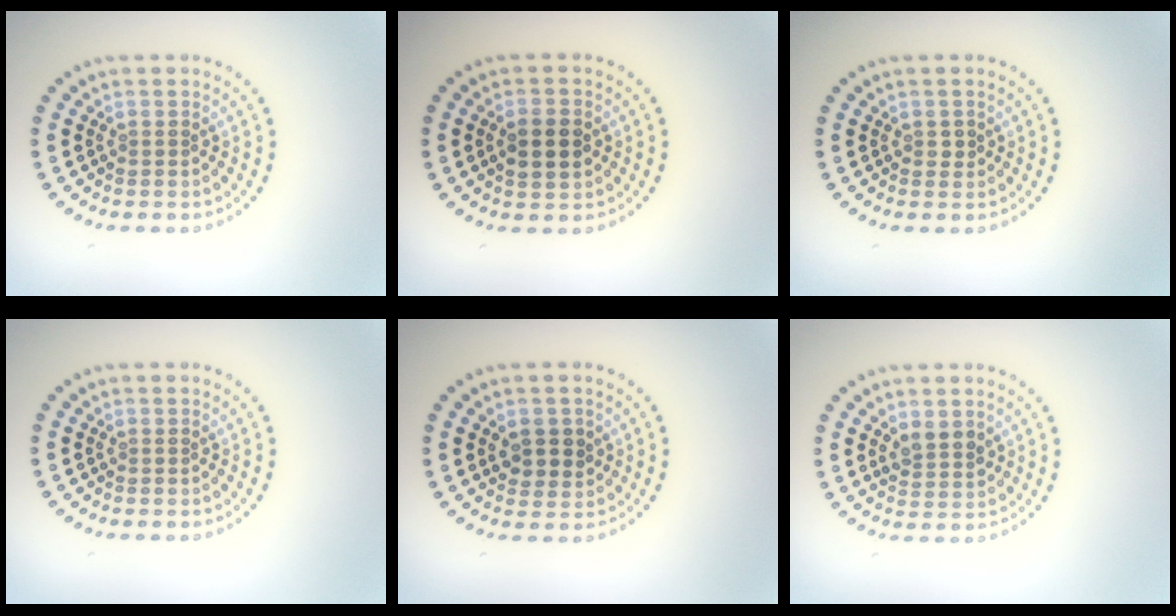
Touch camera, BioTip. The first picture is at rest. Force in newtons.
{"total": 2.9, "press": 2.9, "slide": 0.3}
{"total": 0.7, "press": 0.7, "slide": 0.1}
{"total": 0.0}
{"total": 2.4, "press": 2.3, "slide": 0.7}
{"total": 2.1, "press": 2.0, "slide": 0.8}